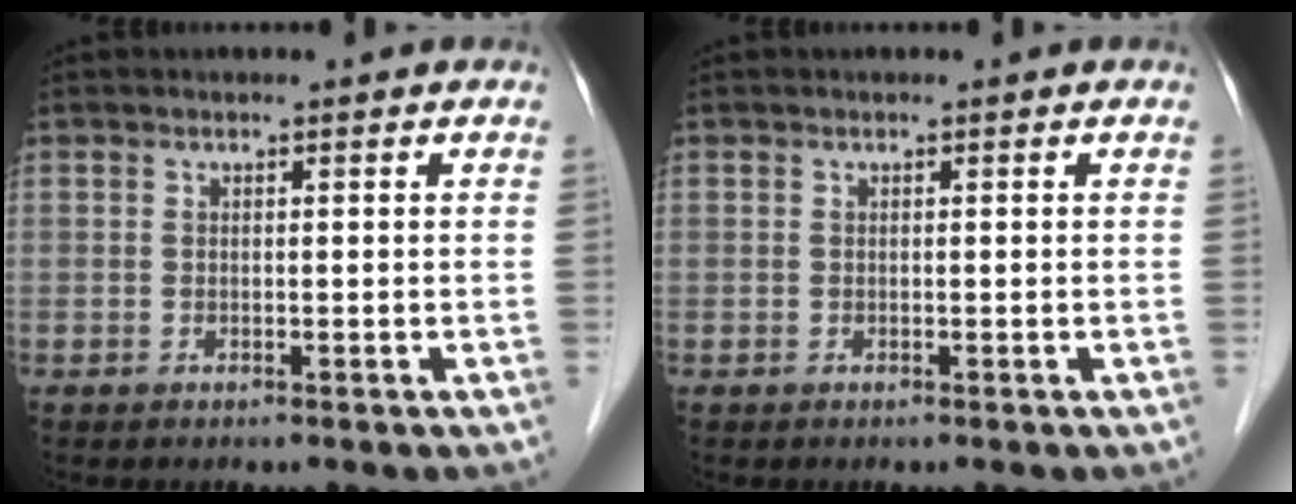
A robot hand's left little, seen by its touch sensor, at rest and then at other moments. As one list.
[{"total": 0.0}]